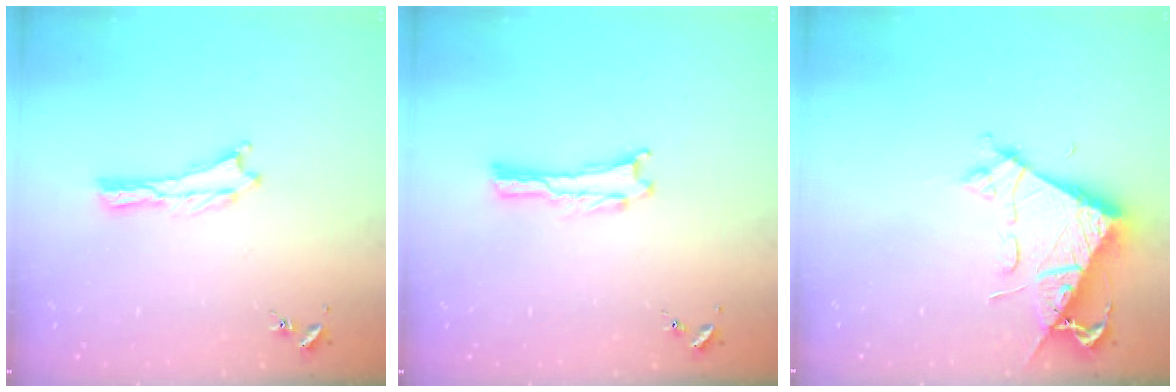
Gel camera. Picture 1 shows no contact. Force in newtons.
{"total": 0.0}
{"total": 6.5, "press": 6.5, "slide": 0.7}